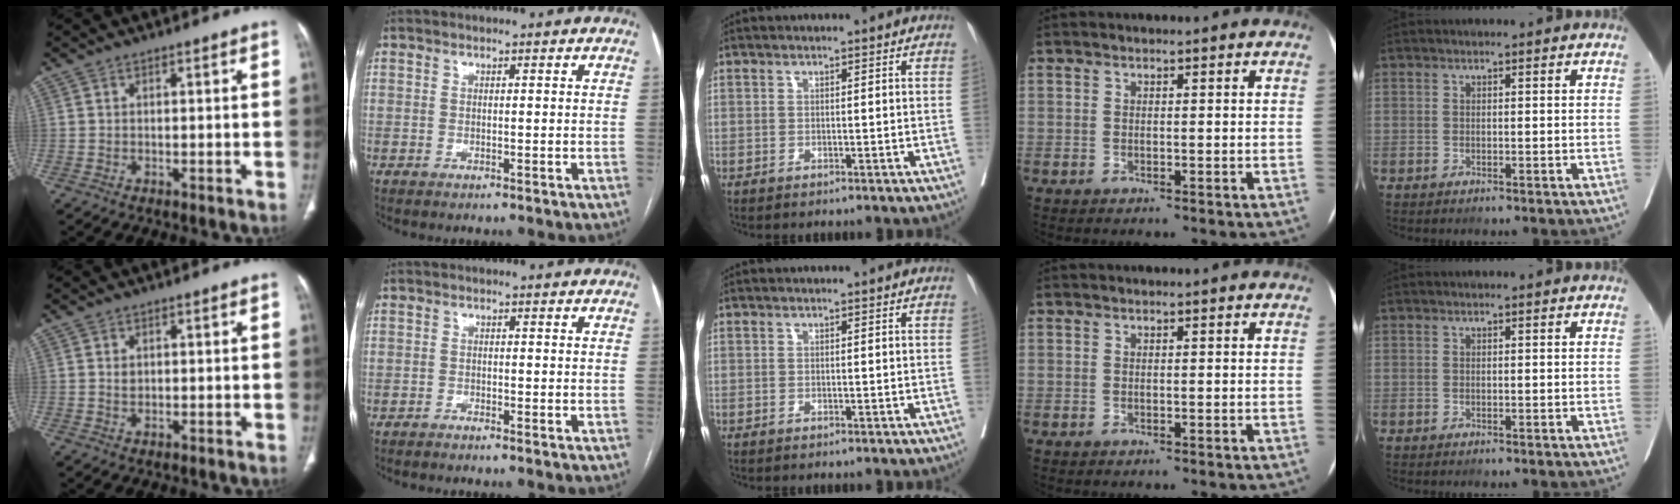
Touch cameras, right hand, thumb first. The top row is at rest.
{"thumb": {"total": 1.4, "force": [0.3, 1.1, 0.9], "torque": [-0.007, 0.002, 0.009]}, "index": {"total": 0.7, "force": [-0.7, -0.1, 0.2], "torque": [-0.004, 0.000, -0.014]}}